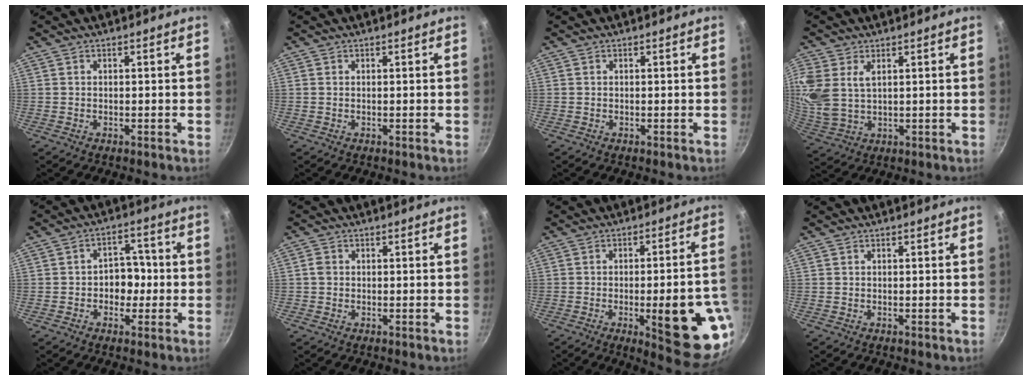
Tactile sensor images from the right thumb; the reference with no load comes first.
{"total": 0.0}
{"total": 0.0}
{"total": 11.9, "force": [3.9, 7.7, 8.1], "torque": [-0.193, 0.002, 0.089]}
{"total": 6.1, "force": [-1.0, 4.9, 3.6], "torque": [0.002, 0.017, -0.019]}
{"total": 1.4, "force": [-0.1, 1.3, 0.5], "torque": [-0.007, 0.008, -0.004]}
{"total": 18.2, "force": [-5.1, 4.7, 16.8], "torque": [-0.186, 0.015, -0.059]}
{"total": 0.0}